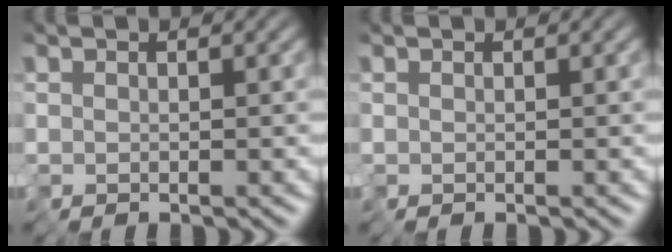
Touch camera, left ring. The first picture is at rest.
{"total": 0.0}